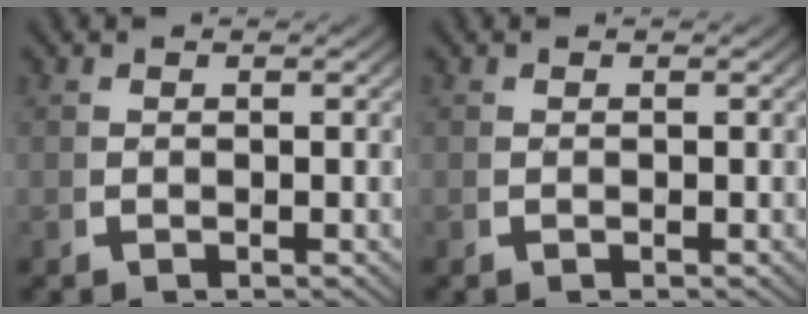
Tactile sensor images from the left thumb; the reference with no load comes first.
{"total": 0.0}